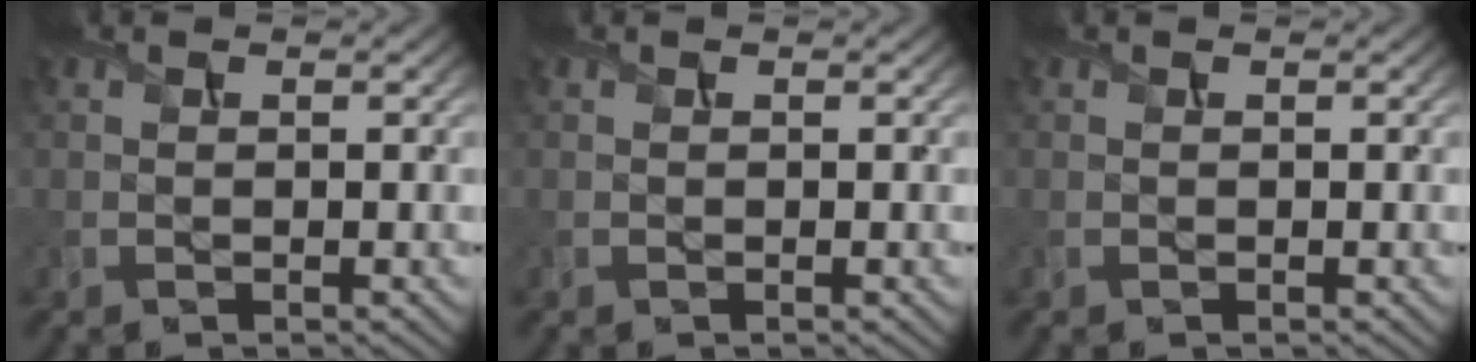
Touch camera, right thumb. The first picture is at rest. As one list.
[{"total": 0.0}, {"total": 0.0}]